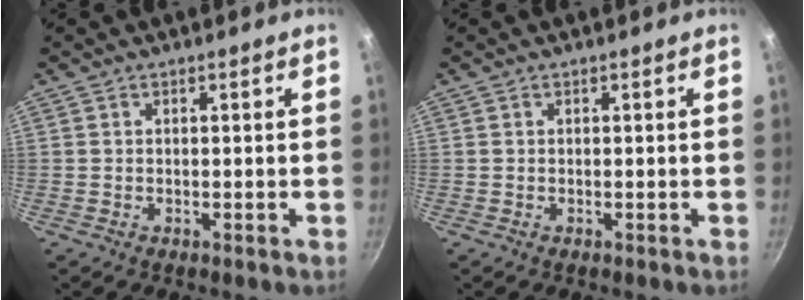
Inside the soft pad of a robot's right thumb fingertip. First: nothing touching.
{"total": 0.0}